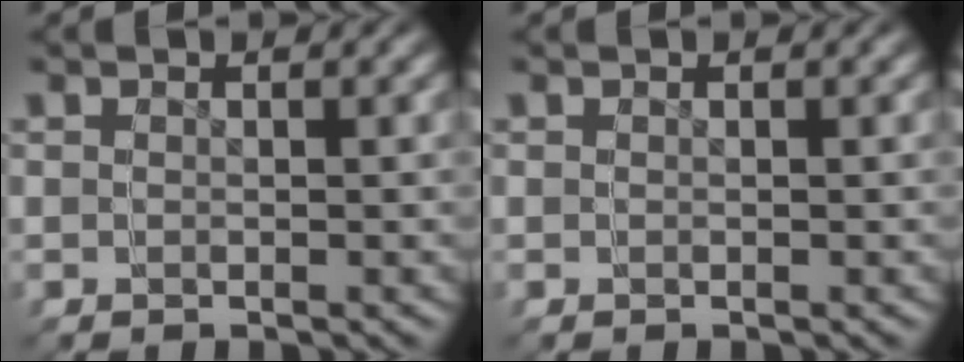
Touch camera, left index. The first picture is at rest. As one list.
[{"total": 0.0}]